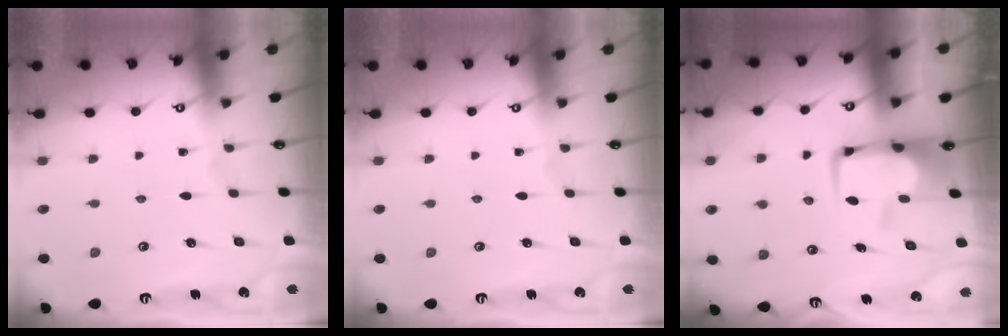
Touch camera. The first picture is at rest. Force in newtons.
{"total": 0.0}
{"total": 7.3, "press": 7.2, "slide": 1.3}